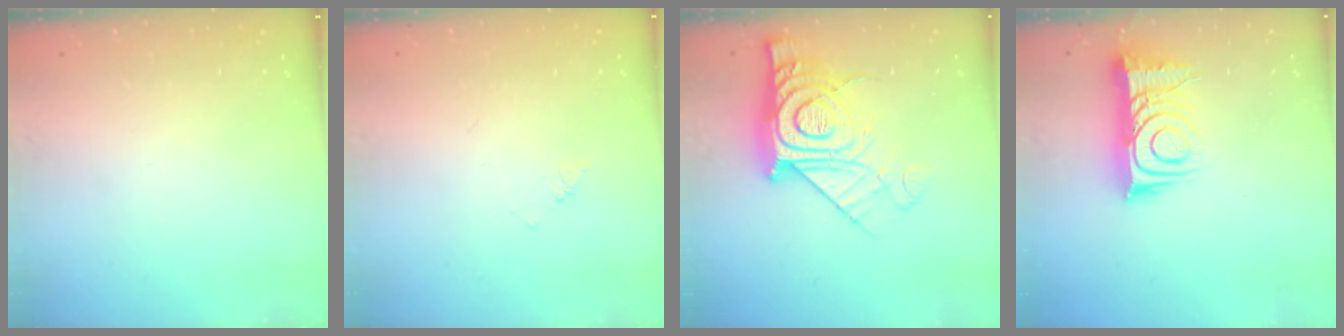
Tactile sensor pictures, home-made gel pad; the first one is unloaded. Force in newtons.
{"total": 2.2, "press": 2.2, "slide": 0.3}
{"total": 19.3, "press": 19.2, "slide": 1.5}
{"total": 13.3, "press": 13.2, "slide": 1.0}